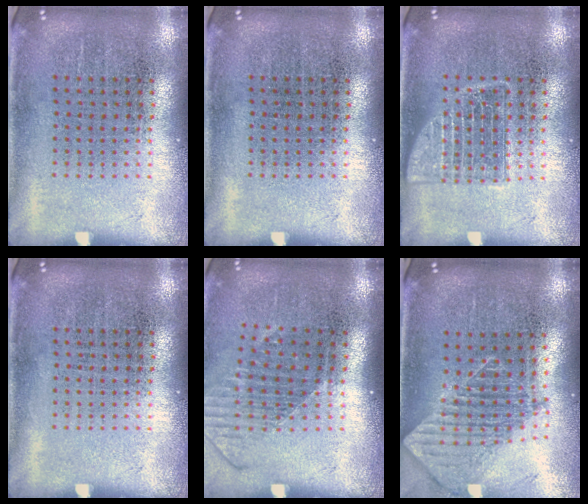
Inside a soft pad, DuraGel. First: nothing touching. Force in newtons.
{"total": 0.0}
{"total": 2.5, "press": 2.5, "slide": 0.4}
{"total": 0.0}
{"total": 1.6, "press": 1.2, "slide": 1.0}
{"total": 1.9, "press": 1.4, "slide": 1.2}